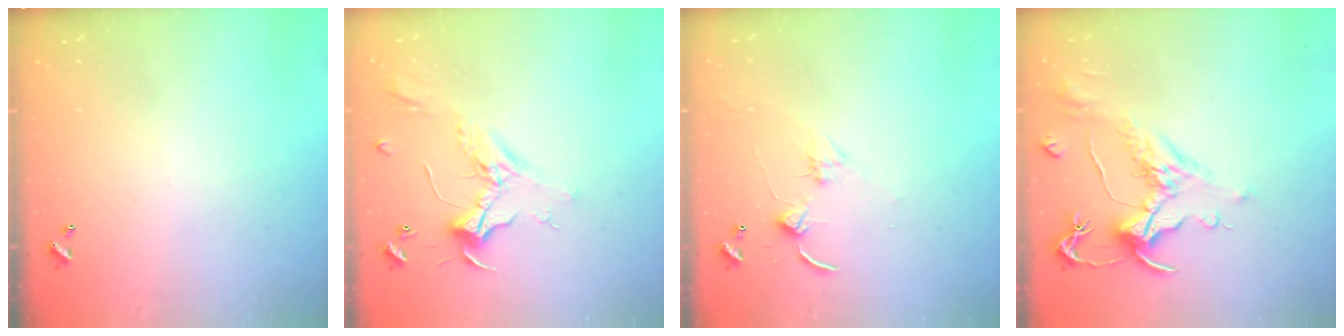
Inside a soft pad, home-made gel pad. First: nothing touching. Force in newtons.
{"total": 2.4, "press": 2.3, "slide": 0.7}
{"total": 2.4, "press": 2.3, "slide": 0.4}
{"total": 1.6, "press": 0.7, "slide": 1.5}